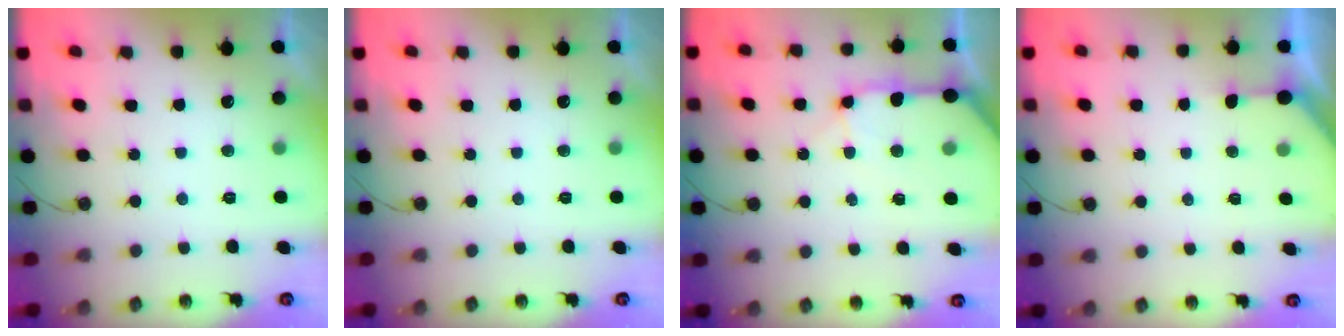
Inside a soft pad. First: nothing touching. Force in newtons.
{"total": 0.0}
{"total": 12.3, "press": 12.1, "slide": 1.8}
{"total": 2.0, "press": 2.0, "slide": 0.2}